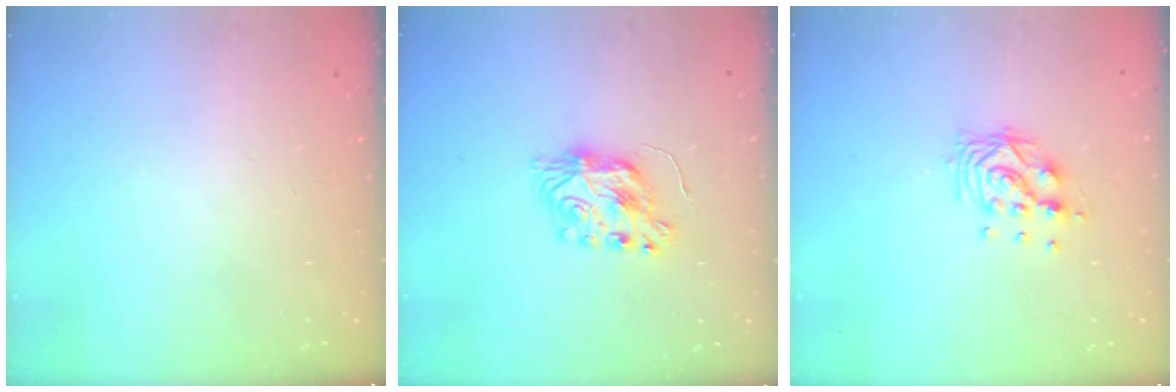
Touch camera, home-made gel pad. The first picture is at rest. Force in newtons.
{"total": 7.9, "press": 7.9, "slide": 0.5}
{"total": 9.8, "press": 9.8, "slide": 0.7}